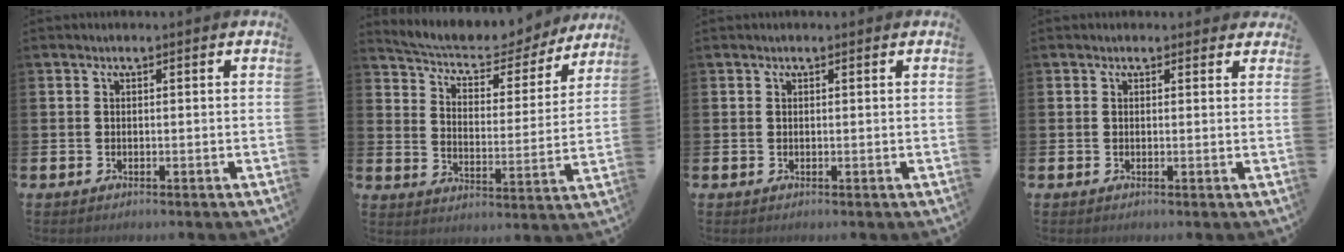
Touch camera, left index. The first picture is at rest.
{"total": 6.8, "force": [6.3, 1.8, 1.7], "torque": [-0.063, -0.048, 0.104]}
{"total": 0.0}
{"total": 0.9, "force": [0.5, 0.7, 0.1], "torque": [0.007, 0.006, 0.007]}